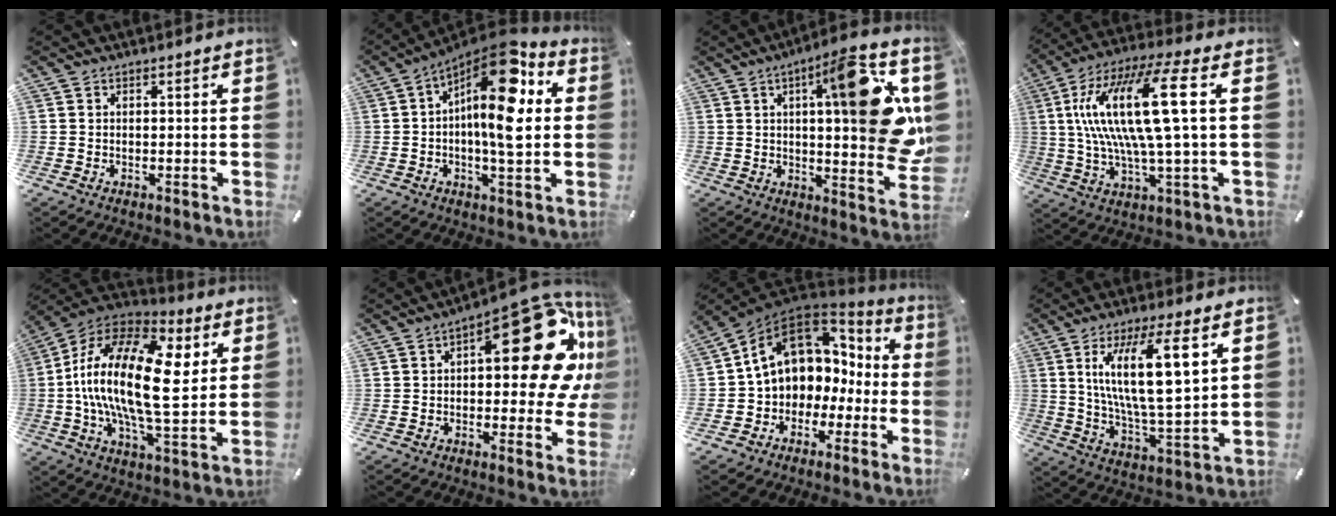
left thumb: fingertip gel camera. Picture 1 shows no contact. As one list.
[{"total": 16.6, "force": [3.7, 5.4, 15.2], "torque": [-0.255, -0.032, 0.052]}, {"total": 22.3, "force": [6.1, 4.3, 21.0], "torque": [-0.287, -0.040, 0.075]}, {"total": 20.0, "force": [3.8, 4.4, 19.2], "torque": [-0.405, -0.013, 0.042]}, {"total": 24.2, "force": [3.3, 10.7, 21.5], "torque": [-0.441, -0.019, 0.046]}, {"total": 25.6, "force": [7.1, 12.3, 21.3], "torque": [-0.244, -0.056, 0.120]}, {"total": 12.8, "force": [3.7, 10.5, 6.4], "torque": [-0.127, -0.016, 0.071]}, {"total": 16.3, "force": [7.0, 4.0, 14.1], "torque": [-0.256, -0.022, 0.106]}]